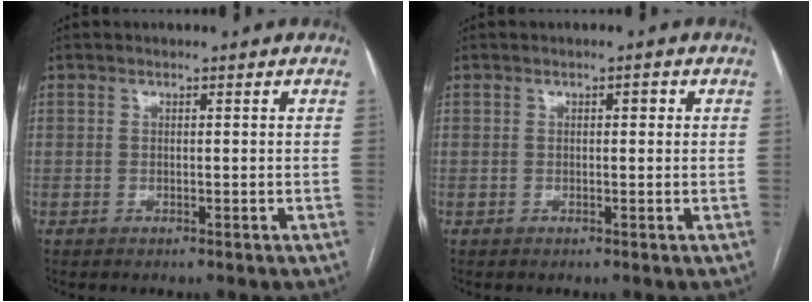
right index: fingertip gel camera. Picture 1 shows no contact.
{"total": 1.0, "force": [0.2, 0.4, 0.8], "torque": [-0.009, 0.003, 0.001]}